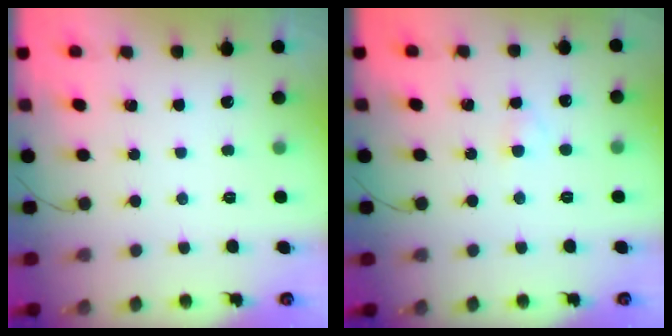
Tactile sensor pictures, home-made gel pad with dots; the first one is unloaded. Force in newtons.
{"total": 1.8, "press": 1.5, "slide": 0.9}